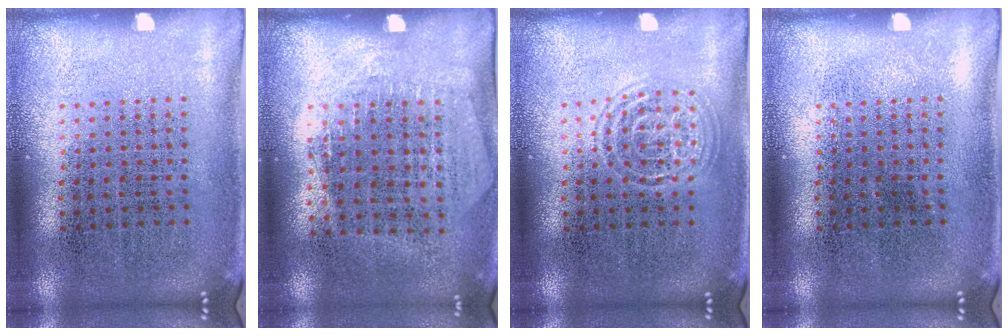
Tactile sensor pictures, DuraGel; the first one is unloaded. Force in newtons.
{"total": 1.3, "press": 1.2, "slide": 0.6}
{"total": 1.3, "press": 1.3, "slide": 0.2}
{"total": 0.0}